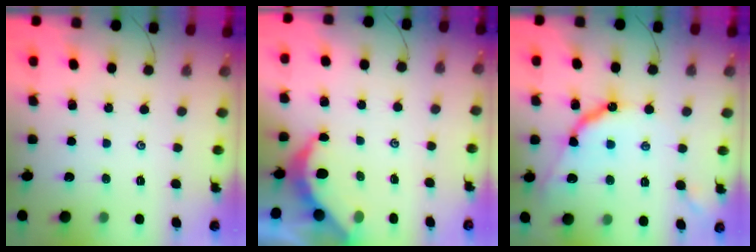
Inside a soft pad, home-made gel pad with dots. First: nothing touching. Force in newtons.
{"total": 5.4, "press": 5.4, "slide": 0.4}
{"total": 10.4, "press": 10.4, "slide": 0.8}